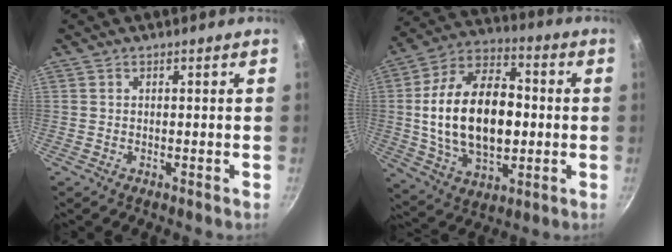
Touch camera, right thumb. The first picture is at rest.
{"total": 22.7, "force": [-0.2, 13.9, 18.0], "torque": [-0.293, 0.021, -0.003]}